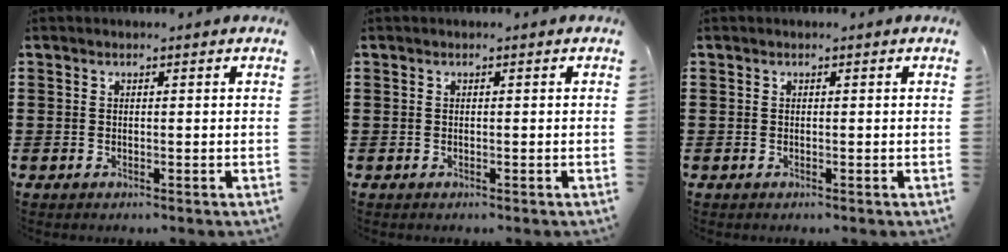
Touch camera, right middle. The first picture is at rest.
{"total": 0.0}
{"total": 0.0}